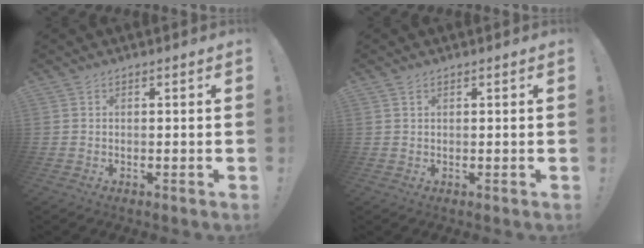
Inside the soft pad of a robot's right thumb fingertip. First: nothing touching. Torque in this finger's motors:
{"motor_torque": [-0.01, -0.14, -0.08, 0.19, 0.07]}